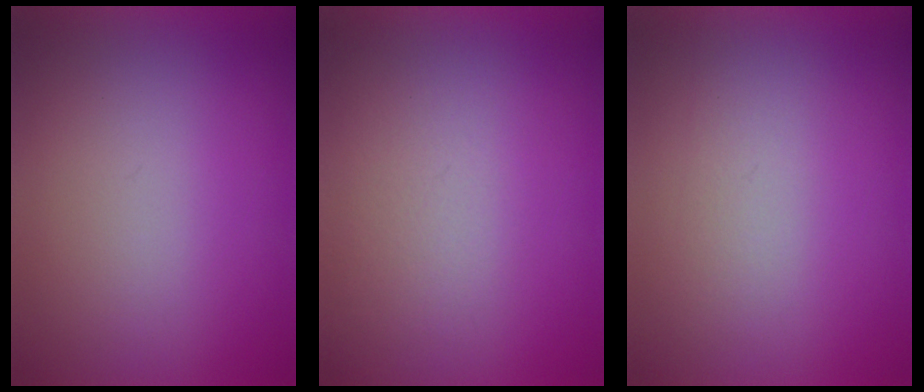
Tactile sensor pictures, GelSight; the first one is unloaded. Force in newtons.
{"total": 3.7}
{"total": 1.5}